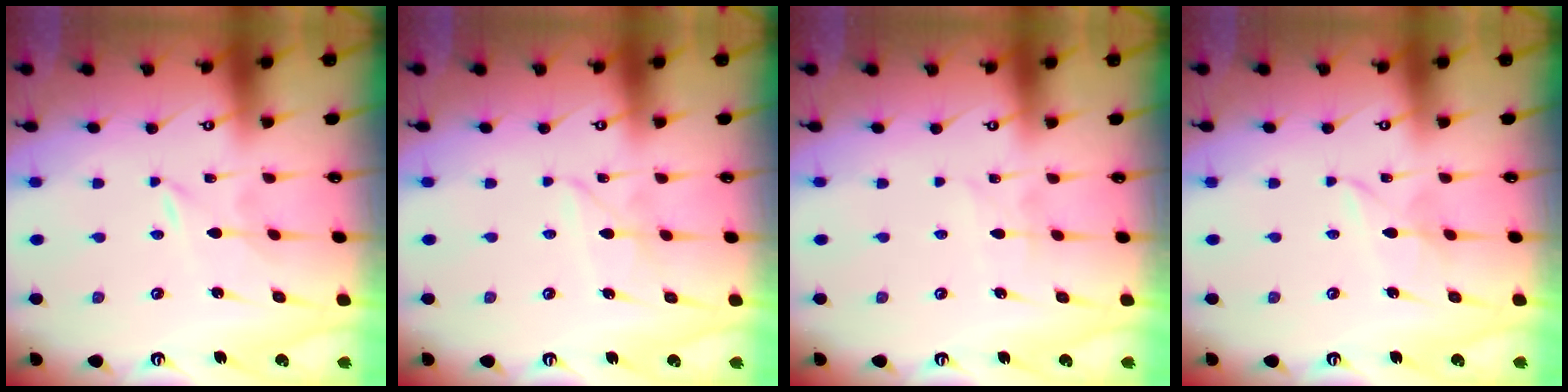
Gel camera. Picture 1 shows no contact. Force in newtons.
{"total": 4.0, "press": 4.0, "slide": 0.2}
{"total": 2.3, "press": 2.3, "slide": 0.3}
{"total": 3.0, "press": 3.0, "slide": 0.2}